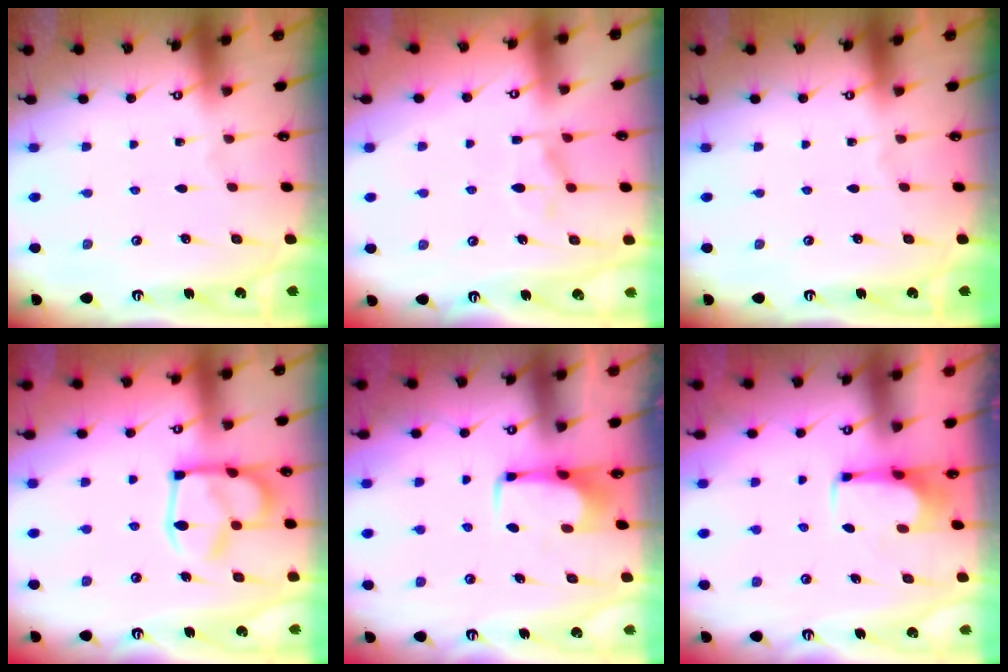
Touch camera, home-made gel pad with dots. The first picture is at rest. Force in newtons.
{"total": 1.7, "press": 0.9, "slide": 1.5}
{"total": 0.0}
{"total": 11.6, "press": 11.5, "slide": 1.4}
{"total": 1.7, "press": 1.6, "slide": 0.5}
{"total": 0.0}